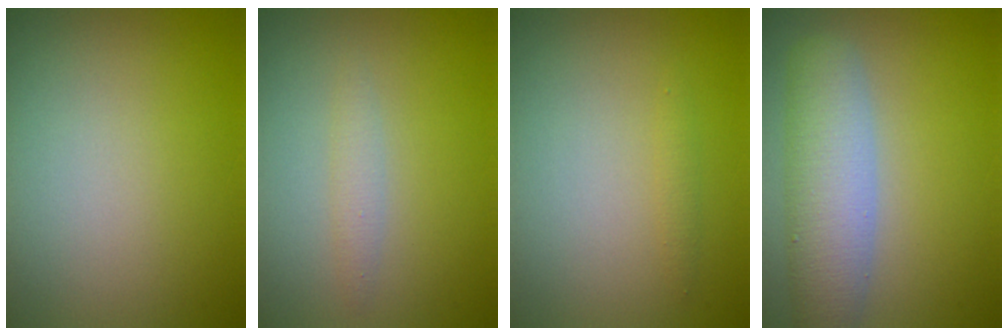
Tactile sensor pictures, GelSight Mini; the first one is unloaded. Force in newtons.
{"total": 1.2, "press": 1.2, "slide": 0.0}
{"total": 0.7, "press": 0.7, "slide": 0.0}
{"total": 5.6, "press": 5.6, "slide": 0.3}